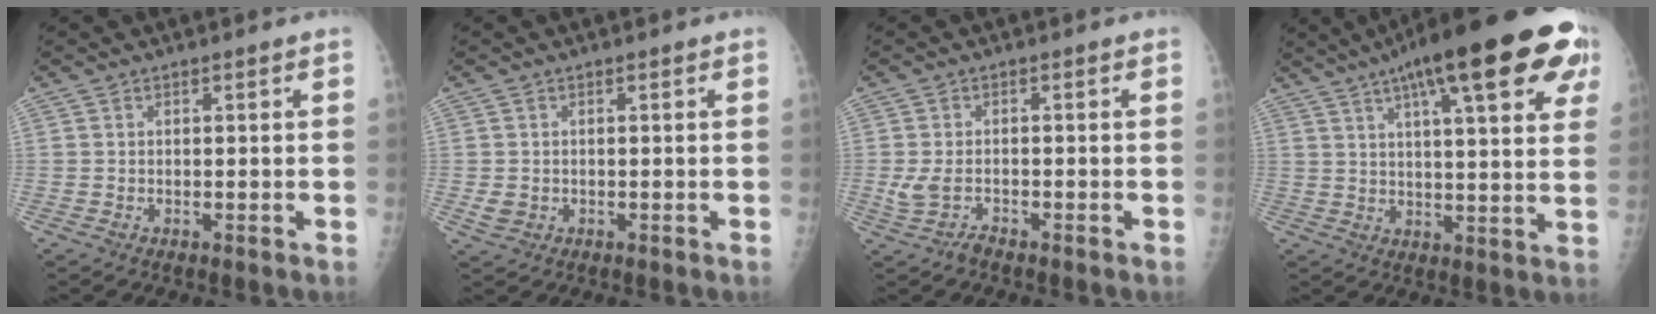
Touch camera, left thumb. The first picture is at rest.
{"total": 2.0, "force": [-0.4, 1.7, 1.0], "torque": [-0.011, 0.000, 0.001]}
{"total": 2.9, "force": [-1.3, 1.6, 2.1], "torque": [-0.057, 0.013, -0.025]}
{"total": 25.2, "force": [13.5, 6.3, 20.4], "torque": [-0.281, 0.003, 0.176]}